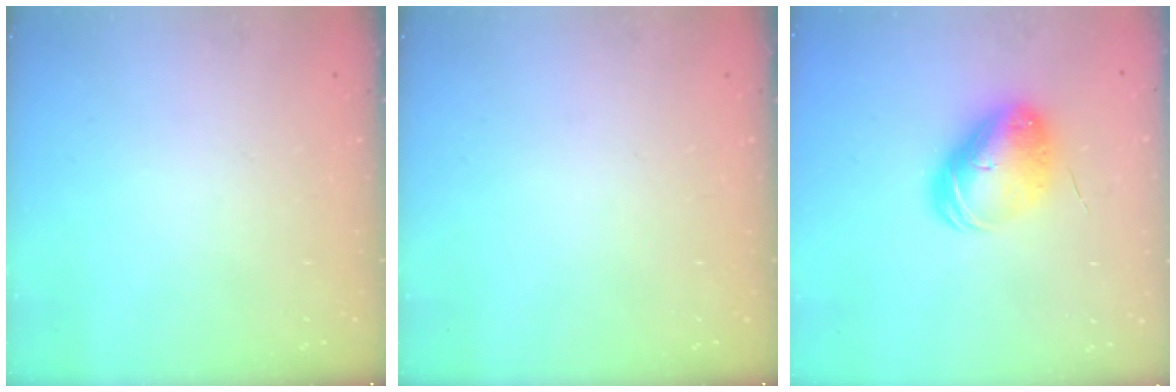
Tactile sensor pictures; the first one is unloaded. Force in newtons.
{"total": 0.0}
{"total": 10.3, "press": 10.1, "slide": 2.0}